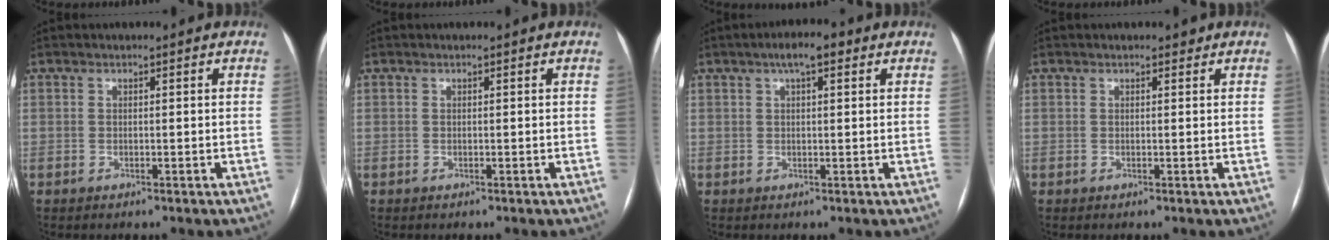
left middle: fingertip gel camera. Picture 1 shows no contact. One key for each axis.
{"total": 0.0}
{"total": 4.3, "fx": 2.3, "fy": 1.3, "fz": 3.5, "tx": -0.058, "ty": 0.018, "tz": 0.033}
{"total": 1.0, "fx": 0.7, "fy": 0.6, "fz": 0.3, "tx": -0.004, "ty": 0.006, "tz": 0.007}